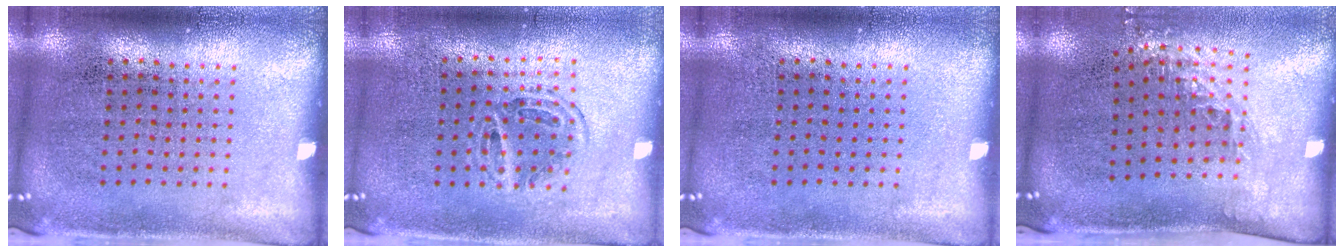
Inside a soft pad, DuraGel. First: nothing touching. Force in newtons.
{"total": 1.0, "press": 0.9, "slide": 0.4}
{"total": 0.0}
{"total": 1.4, "press": 1.0, "slide": 1.0}